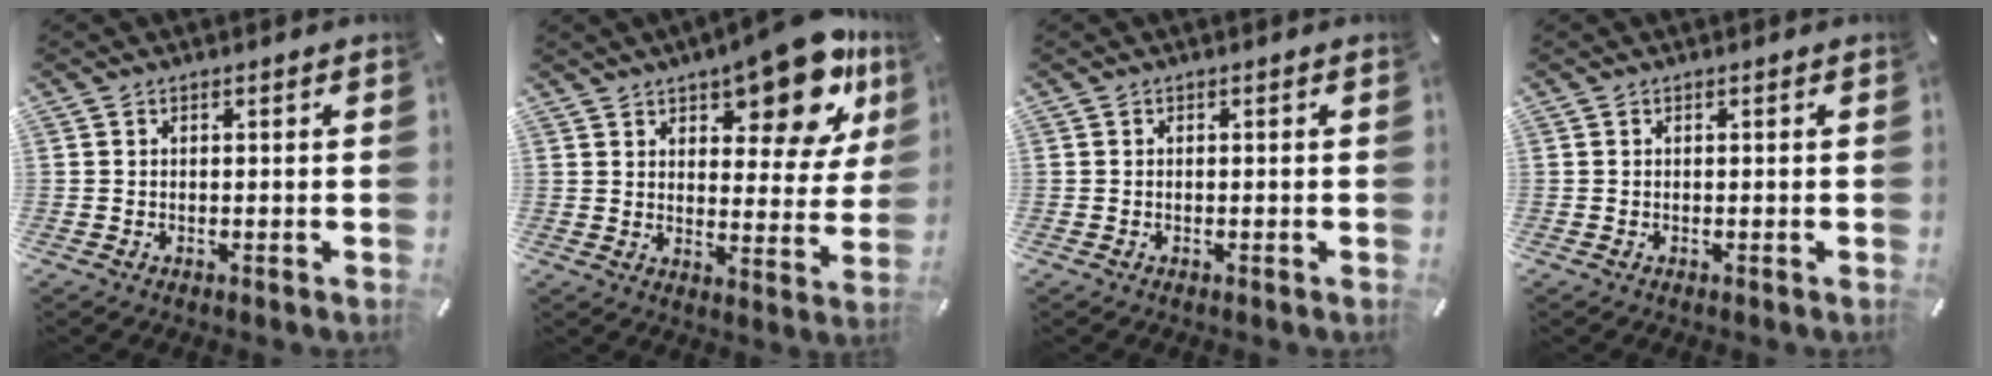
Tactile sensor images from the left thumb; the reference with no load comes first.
{"total": 18.1, "force": [11.6, 7.4, 11.7], "torque": [-0.141, -0.082, 0.189]}
{"total": 0.0}
{"total": 0.0}